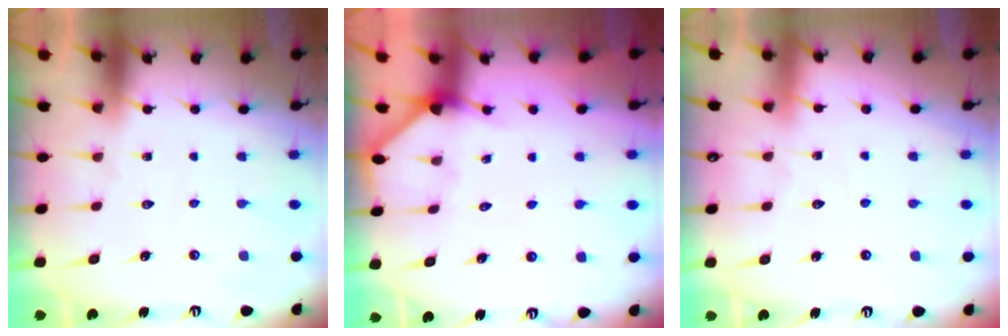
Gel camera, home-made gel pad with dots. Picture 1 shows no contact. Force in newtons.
{"total": 3.4, "press": 3.4, "slide": 0.3}
{"total": 2.7, "press": 2.7, "slide": 0.4}